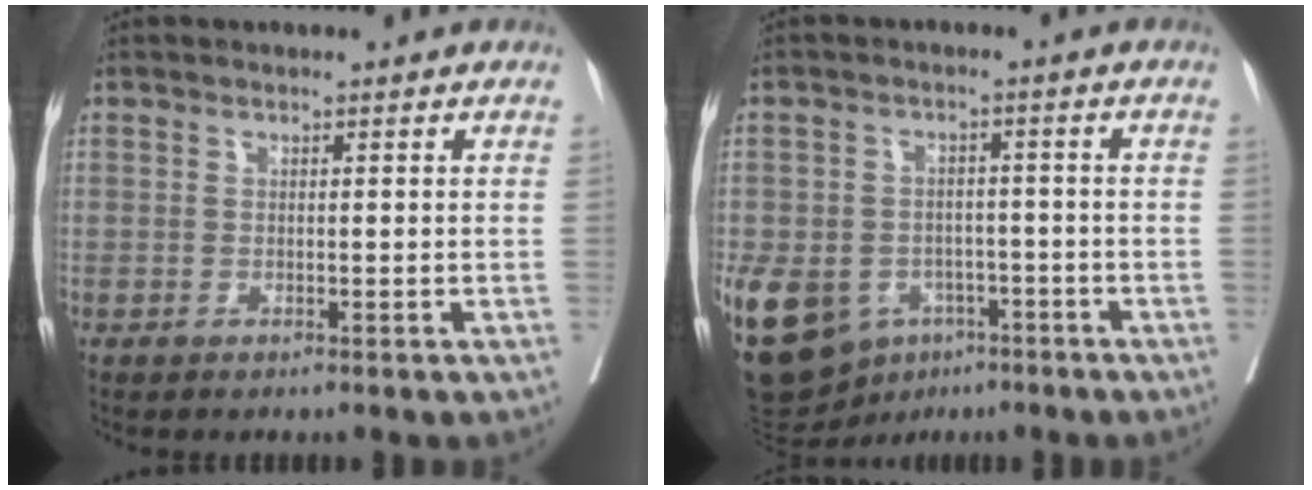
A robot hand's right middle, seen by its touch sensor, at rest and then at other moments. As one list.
[{"total": 23.0, "force": [-10.2, 17.3, 11.2], "torque": [-0.331, -0.016, -0.148]}]